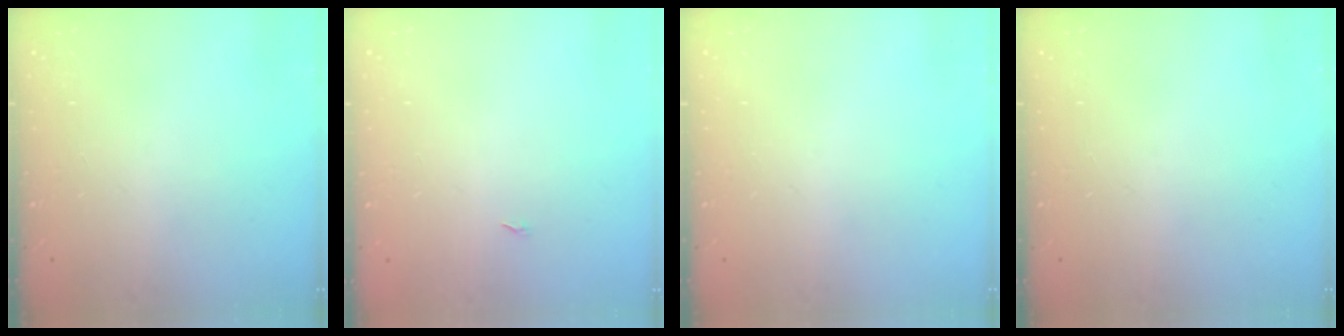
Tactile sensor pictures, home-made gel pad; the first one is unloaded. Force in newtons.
{"total": 4.0, "press": 1.3, "slide": 3.7}
{"total": 0.0}
{"total": 0.0}